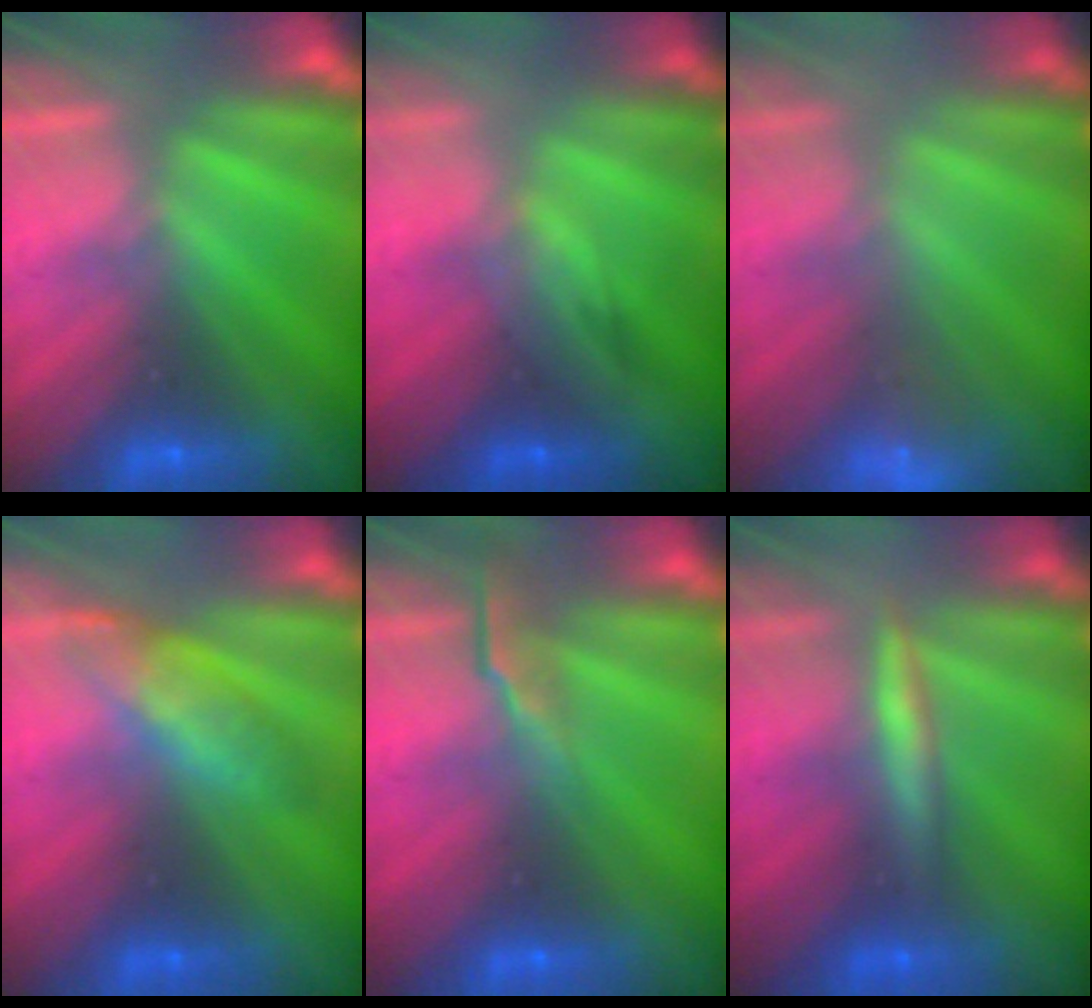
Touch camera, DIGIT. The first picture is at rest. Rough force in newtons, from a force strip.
{"total": 1.6}
{"total": 2.3}
{"total": 4.5}
{"total": 2.6}
{"total": 2.6}